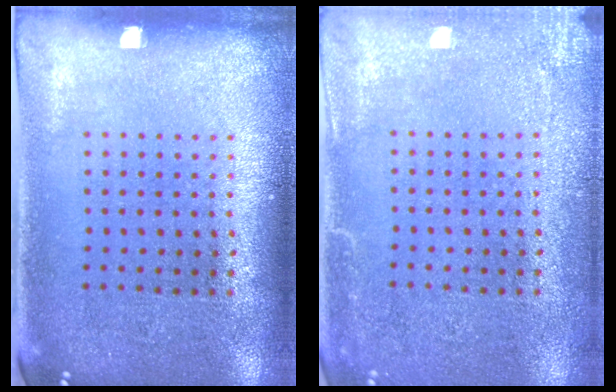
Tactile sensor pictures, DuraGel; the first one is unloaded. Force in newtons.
{"total": 2.8, "press": 2.8, "slide": 0.3}